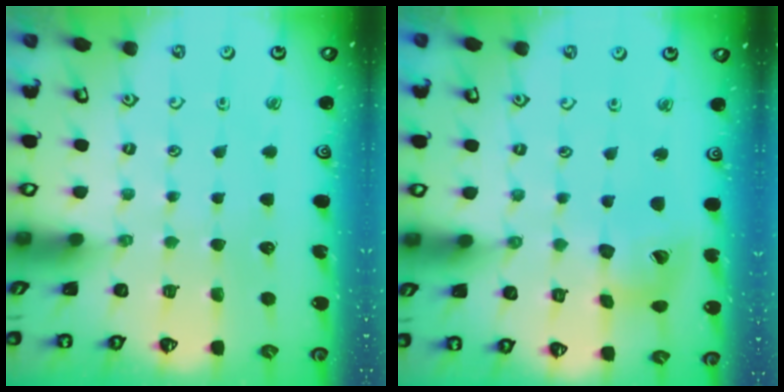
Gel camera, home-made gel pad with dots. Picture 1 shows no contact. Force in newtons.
{"total": 11.9, "press": 11.8, "slide": 1.5}